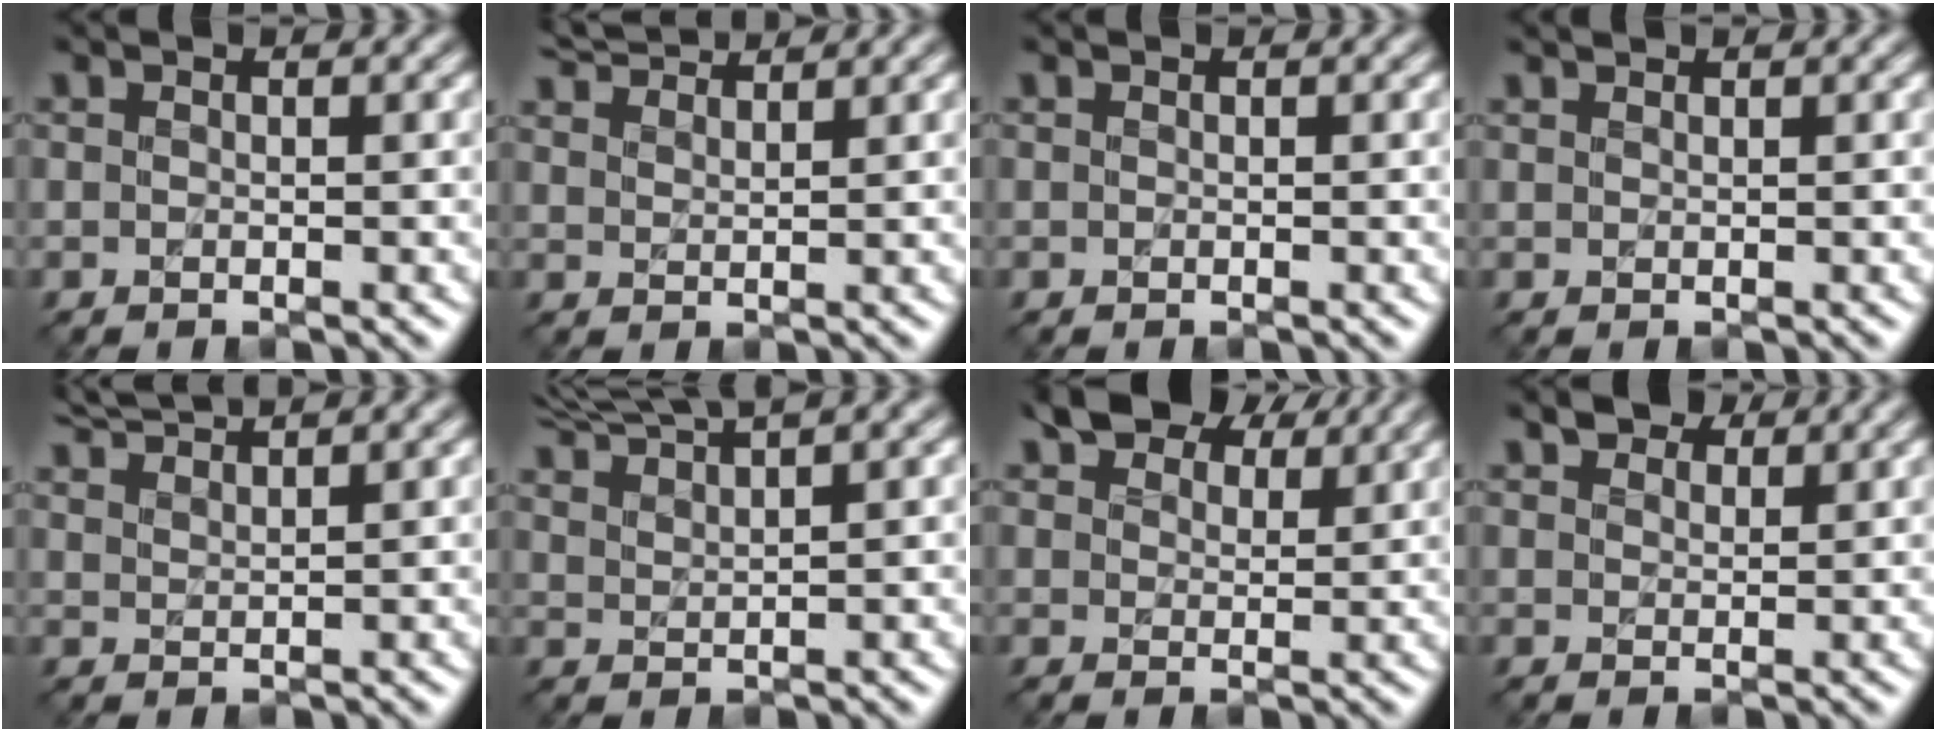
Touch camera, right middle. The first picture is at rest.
{"total": 3.9, "force": [3.9, 0.1, 0.3], "torque": [-0.003, 0.010, 0.065]}
{"total": 0.0}
{"total": 0.8, "force": [0.7, 0.0, -0.2], "torque": [0.000, -0.001, 0.005]}
{"total": 3.6, "force": [3.6, -0.1, 0.4], "torque": [0.000, 0.010, 0.060]}
{"total": 5.6, "force": [5.2, 0.3, 2.1], "torque": [-0.036, 0.020, 0.072]}
{"total": 6.0, "force": [5.0, 2.6, 2.2], "torque": [-0.038, 0.013, 0.076]}
{"total": 2.2, "force": [2.1, 0.7, 0.1], "torque": [-0.006, 0.006, 0.039]}